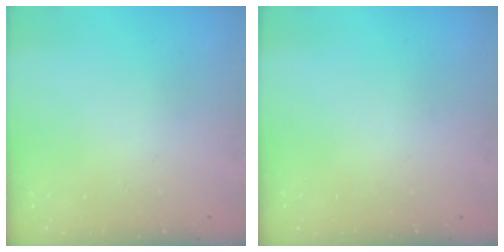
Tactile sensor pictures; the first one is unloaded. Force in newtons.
{"total": 0.0}